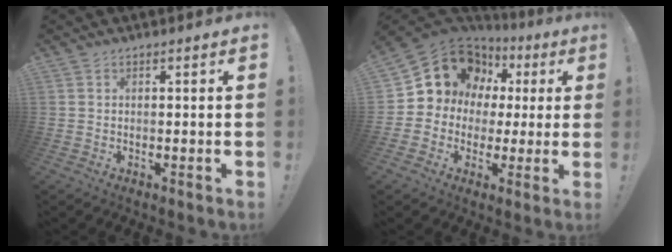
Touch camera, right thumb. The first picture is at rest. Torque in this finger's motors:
{"motor_torque": [0.01, 0.86, -0.03, 0.21, 0.23]}